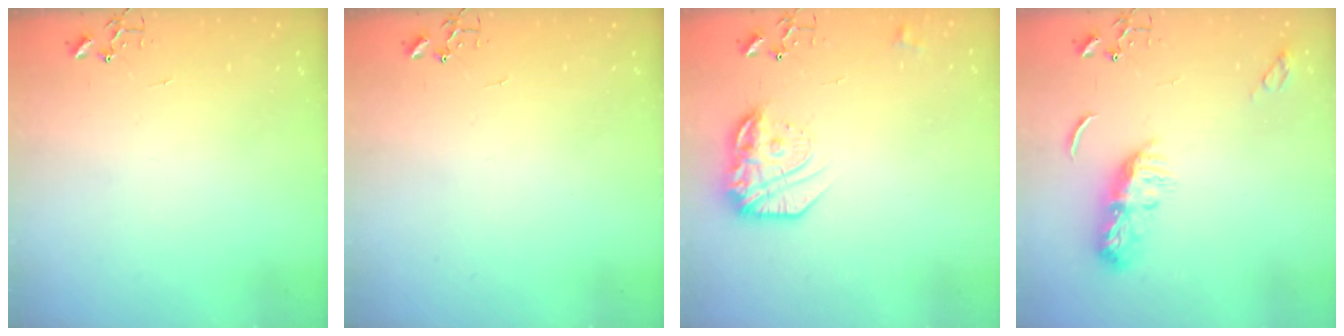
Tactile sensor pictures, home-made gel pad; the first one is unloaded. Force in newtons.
{"total": 0.0}
{"total": 17.3, "press": 17.2, "slide": 1.2}
{"total": 8.9, "press": 8.9, "slide": 0.6}